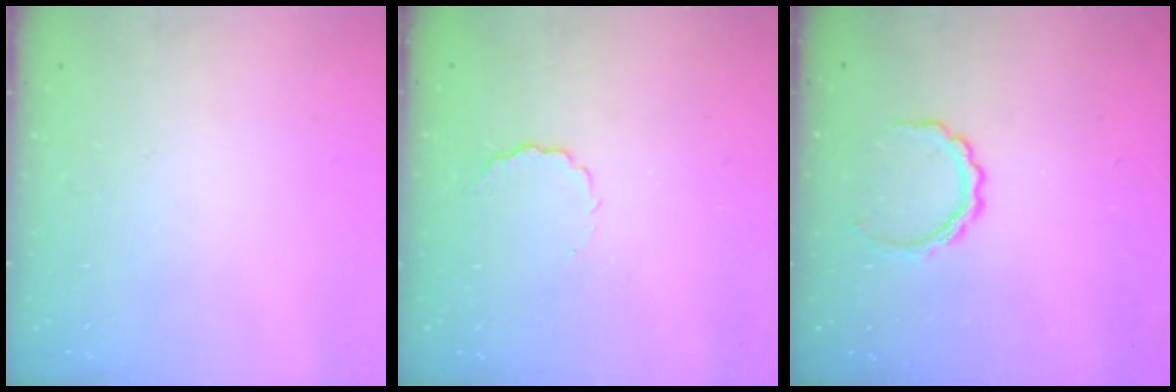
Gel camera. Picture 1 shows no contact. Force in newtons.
{"total": 4.2, "press": 4.1, "slide": 0.9}
{"total": 5.5, "press": 5.4, "slide": 0.9}